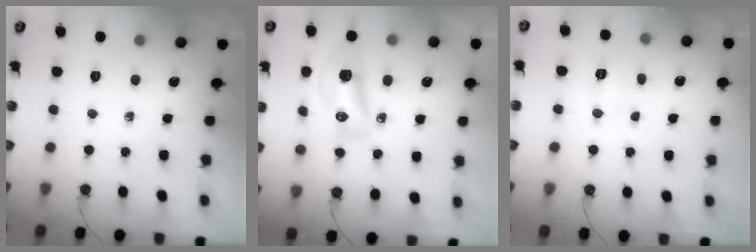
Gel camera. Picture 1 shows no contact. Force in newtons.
{"total": 11.4, "press": 10.6, "slide": 4.2}
{"total": 13.2, "press": 6.2, "slide": 11.6}